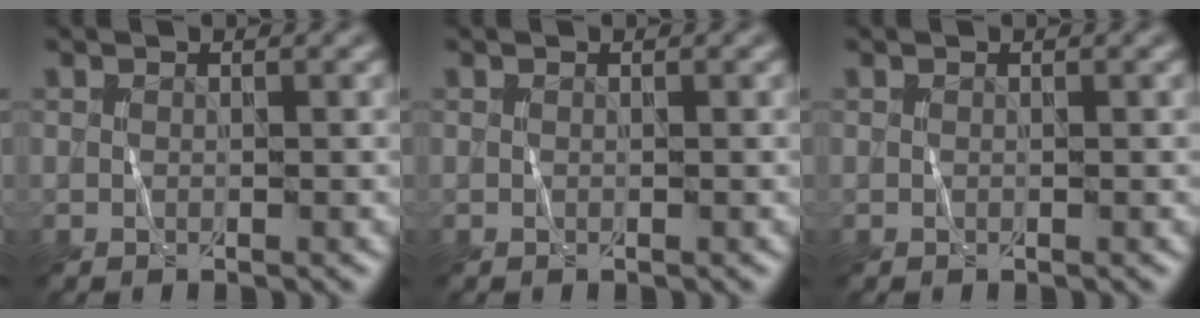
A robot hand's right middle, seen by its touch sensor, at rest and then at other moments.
{"total": 0.0}
{"total": 0.0}